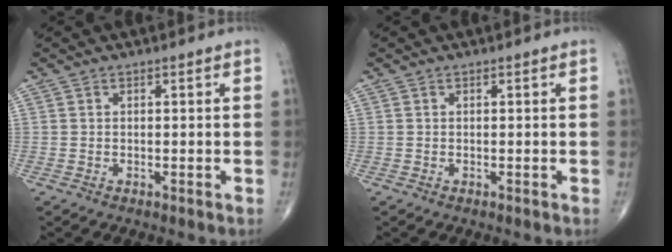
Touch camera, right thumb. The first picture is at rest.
{"total": 0.0}